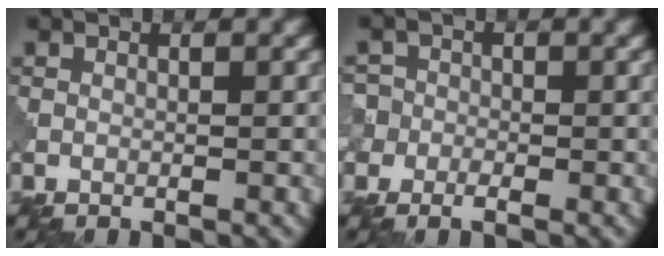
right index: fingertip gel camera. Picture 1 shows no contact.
{"total": 3.1, "force": [-1.0, 2.6, 1.4], "torque": [-0.007, 0.009, -0.043]}